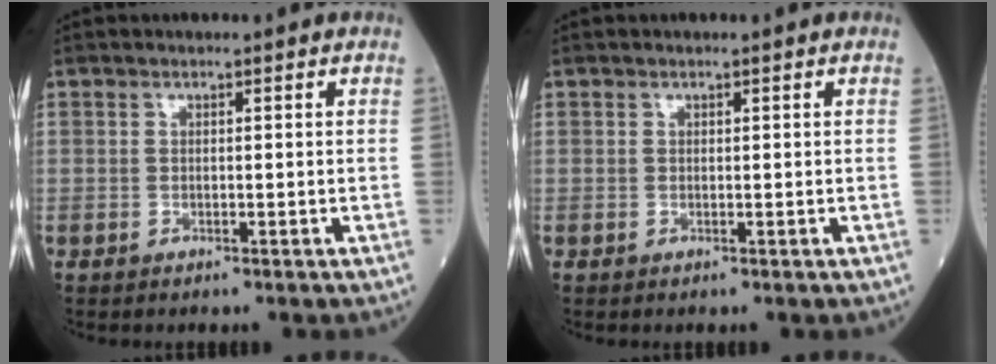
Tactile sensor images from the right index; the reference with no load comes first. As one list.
[{"total": 0.0}]